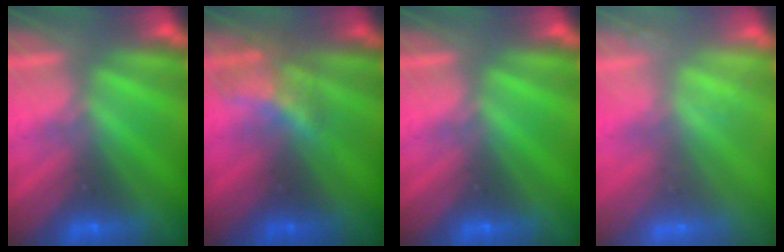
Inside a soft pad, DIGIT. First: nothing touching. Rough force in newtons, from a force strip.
{"total": 2.1}
{"total": 0.0}
{"total": 2.0}